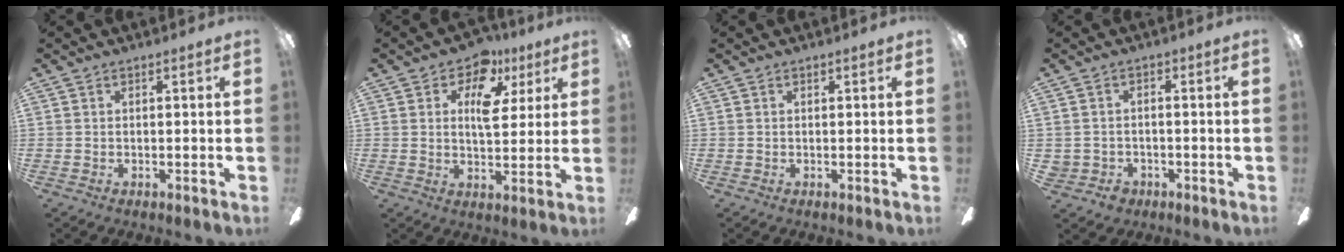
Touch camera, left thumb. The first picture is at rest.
{"total": 11.0, "force": [5.1, 6.3, 7.4], "torque": [-0.100, -0.010, 0.086]}
{"total": 0.0}
{"total": 3.2, "force": [-0.9, 3.0, 0.4], "torque": [-0.011, 0.008, -0.017]}